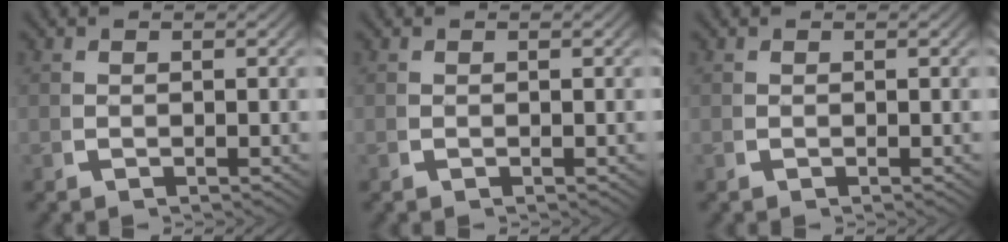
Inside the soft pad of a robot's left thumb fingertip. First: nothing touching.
{"total": 0.0}
{"total": 0.0}